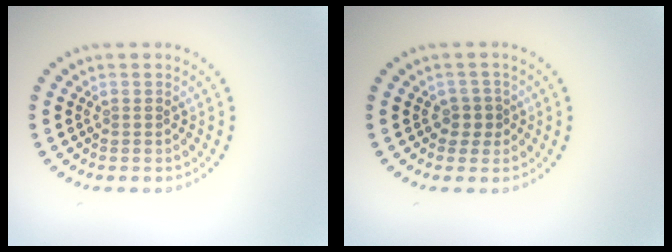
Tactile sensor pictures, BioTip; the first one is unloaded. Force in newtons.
{"total": 1.6, "press": 1.4, "slide": 0.9}